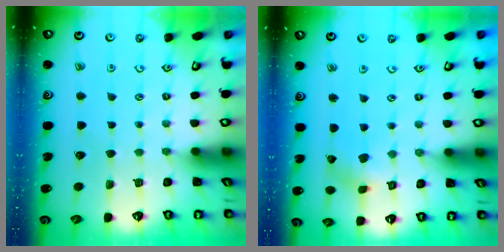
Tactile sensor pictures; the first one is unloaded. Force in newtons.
{"total": 1.3, "press": 1.2, "slide": 0.3}